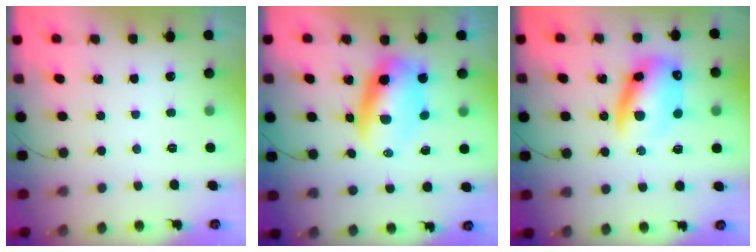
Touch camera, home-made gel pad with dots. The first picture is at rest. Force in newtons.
{"total": 8.0, "press": 7.7, "slide": 2.3}
{"total": 13.8, "press": 13.4, "slide": 3.2}